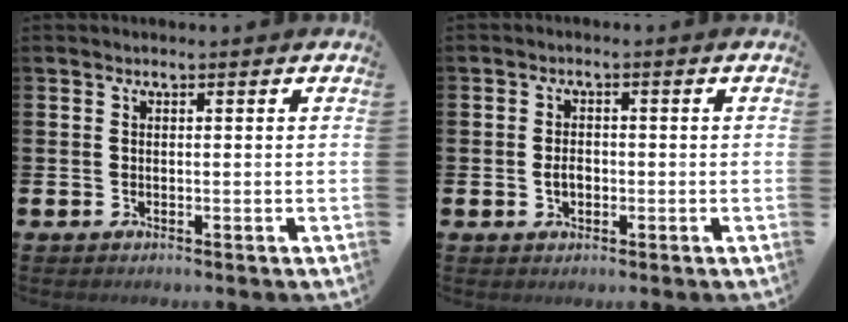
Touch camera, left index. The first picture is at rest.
{"total": 2.1, "force": [-0.3, 1.4, 1.5], "torque": [-0.014, 0.001, -0.010]}